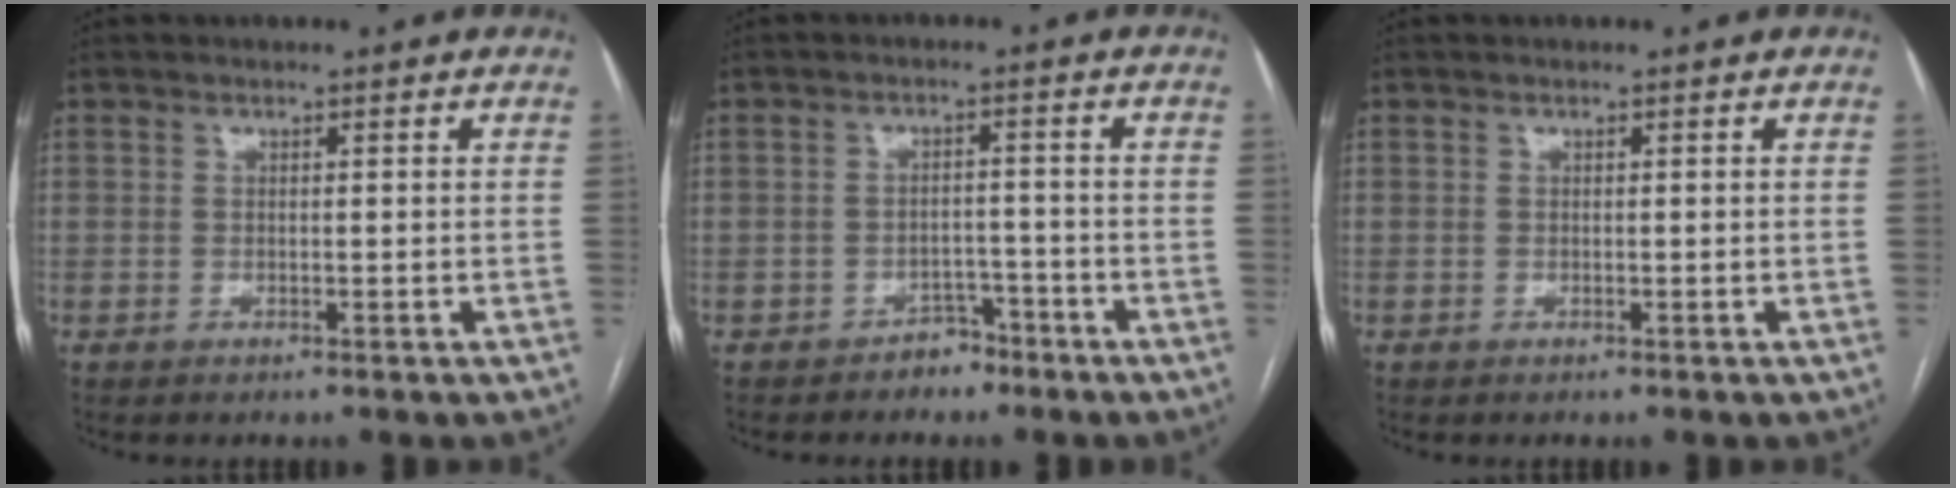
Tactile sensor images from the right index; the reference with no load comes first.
{"total": 3.0, "force": [-2.3, 2.0, 0.3], "torque": [-0.002, 0.011, -0.034]}
{"total": 0.0}